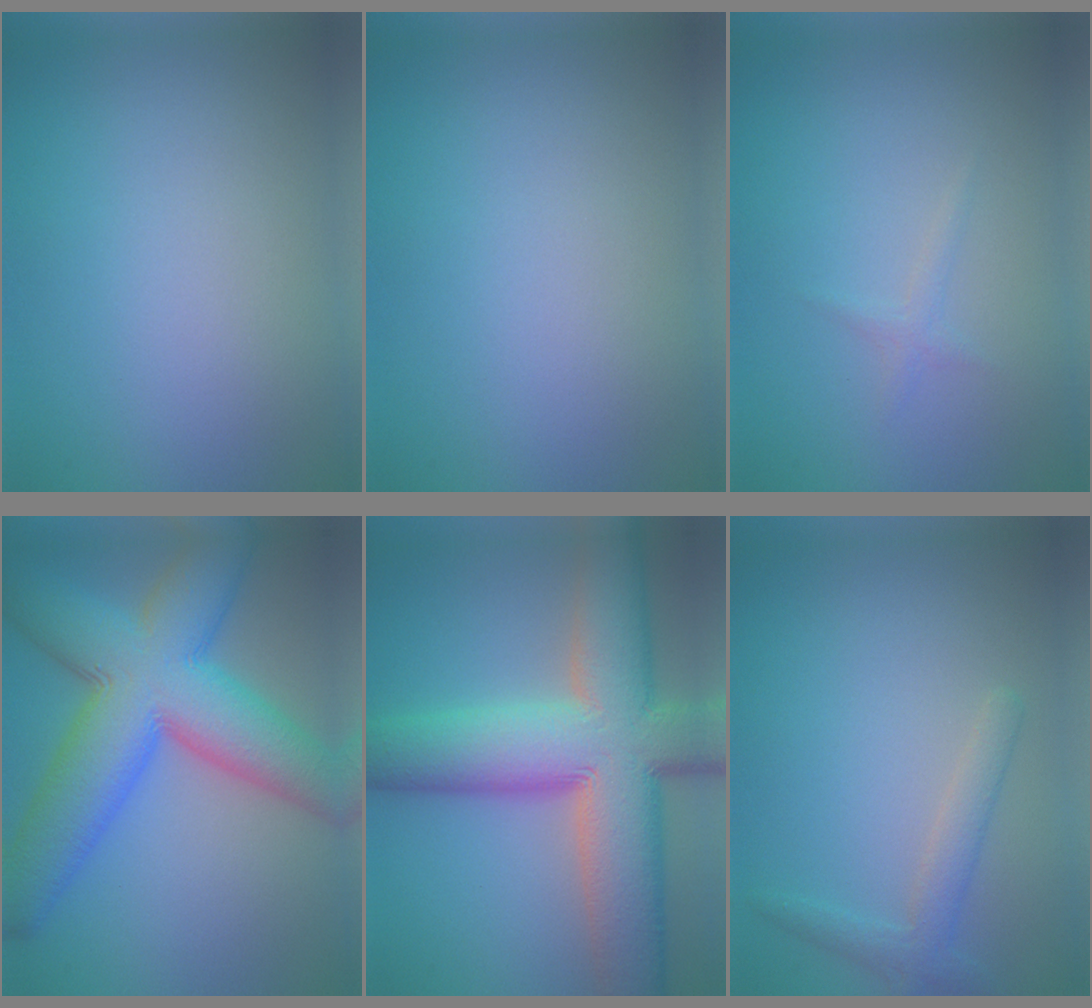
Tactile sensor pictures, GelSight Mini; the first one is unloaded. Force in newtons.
{"total": 0.0}
{"total": 0.8, "press": 0.8, "slide": 0.0}
{"total": 13.1, "press": 13.1, "slide": 0.4}
{"total": 14.2, "press": 14.2, "slide": 0.9}
{"total": 2.2, "press": 2.2, "slide": 0.1}